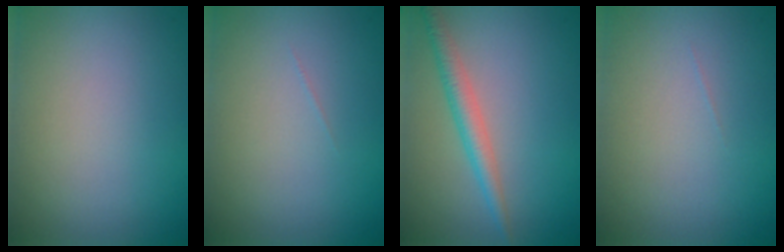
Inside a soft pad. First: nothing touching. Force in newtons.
{"total": 0.0}
{"total": 2.5, "press": 2.5, "slide": 0.1}
{"total": 0.0}